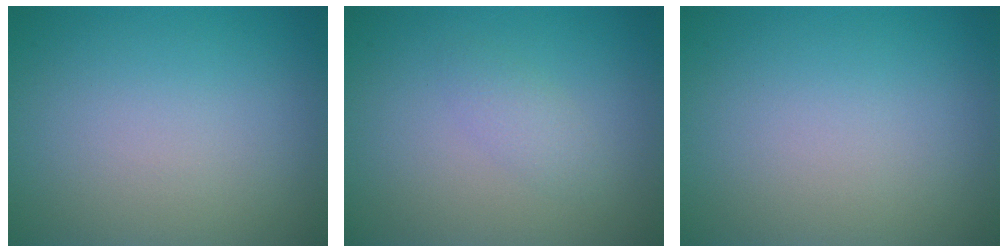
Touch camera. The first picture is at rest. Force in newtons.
{"total": 1.4, "press": 1.4, "slide": 0.1}
{"total": 0.0}